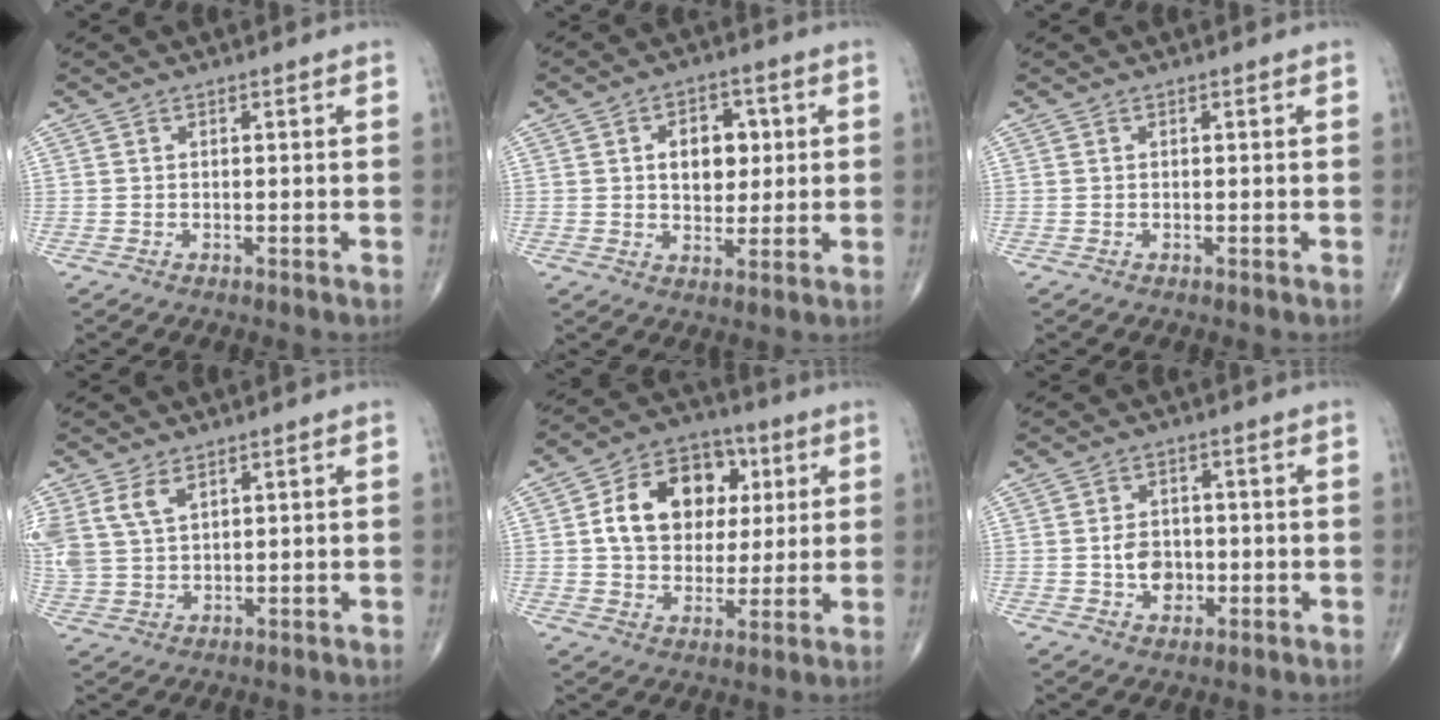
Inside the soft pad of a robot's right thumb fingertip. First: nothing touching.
{"total": 8.2, "force": [1.4, 5.7, 5.8], "torque": [-0.044, -0.001, 0.022]}
{"total": 0.0}
{"total": 7.0, "force": [3.6, 4.0, 4.4], "torque": [-0.096, -0.004, 0.083]}
{"total": 16.3, "force": [3.7, 12.3, 10.0], "torque": [-0.132, 0.008, 0.060]}
{"total": 5.5, "force": [-0.8, 4.2, 3.4], "torque": [-0.035, 0.004, -0.011]}